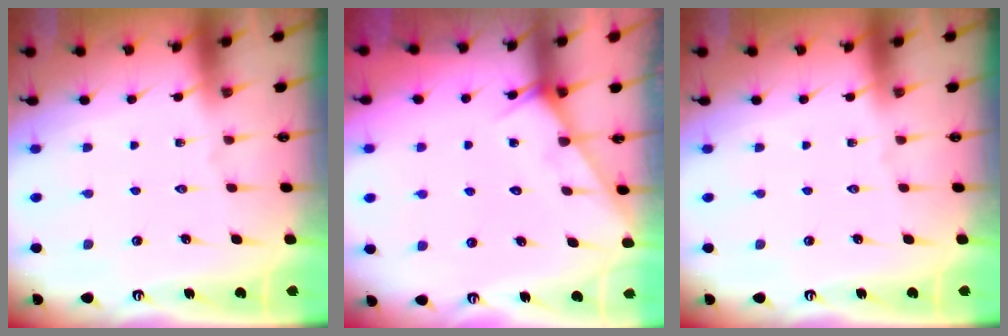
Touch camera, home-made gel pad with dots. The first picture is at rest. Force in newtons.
{"total": 5.5, "press": 5.5, "slide": 0.4}
{"total": 0.0}